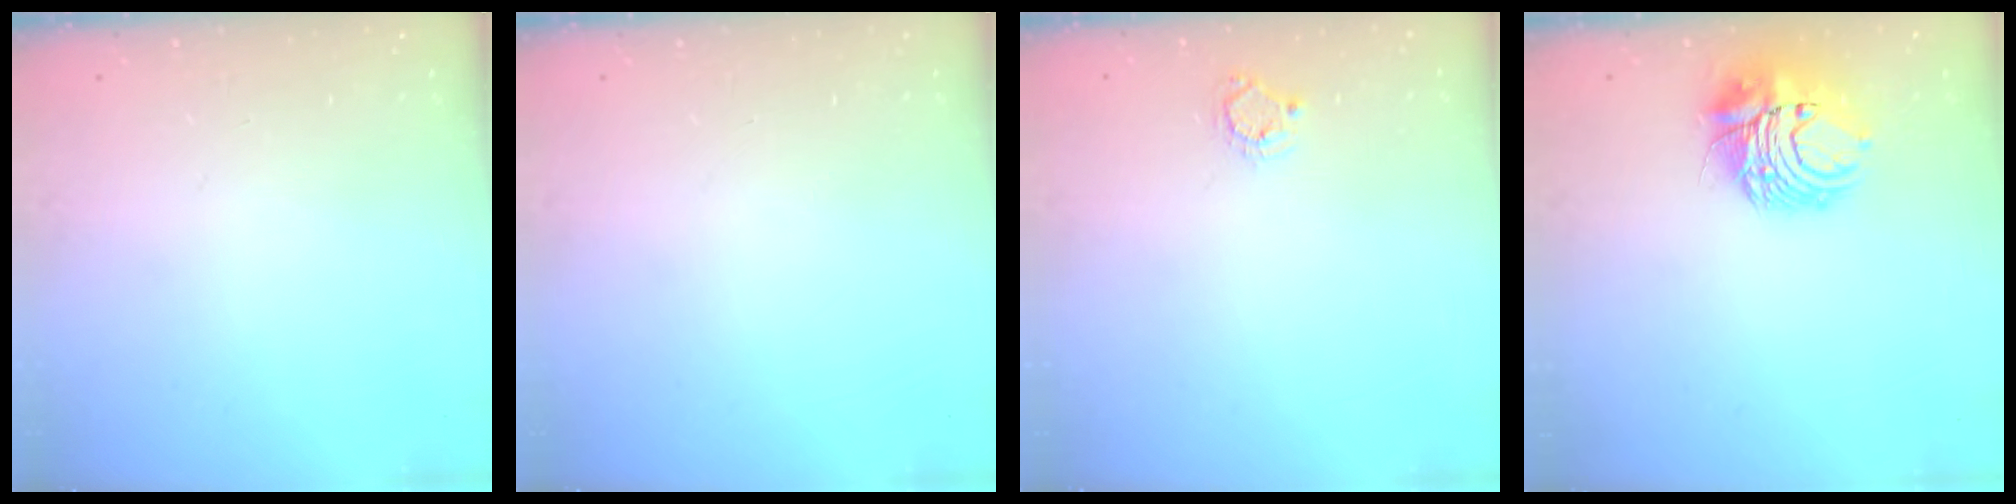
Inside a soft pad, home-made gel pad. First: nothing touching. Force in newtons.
{"total": 0.0}
{"total": 4.9, "press": 4.9, "slide": 0.4}
{"total": 10.9, "press": 10.8, "slide": 1.5}